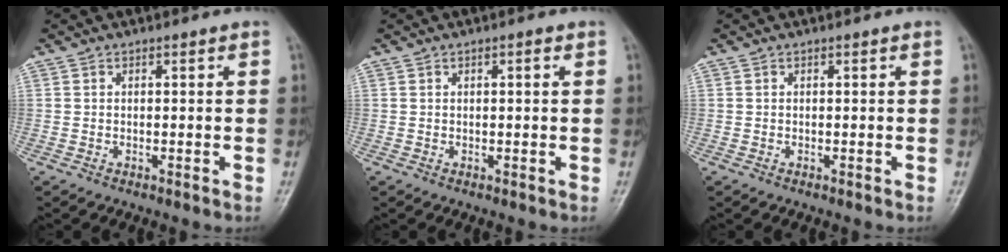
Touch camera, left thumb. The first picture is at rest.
{"total": 0.8, "force": [0.4, 0.2, 0.7], "torque": [-0.011, 0.001, 0.005]}
{"total": 0.0}